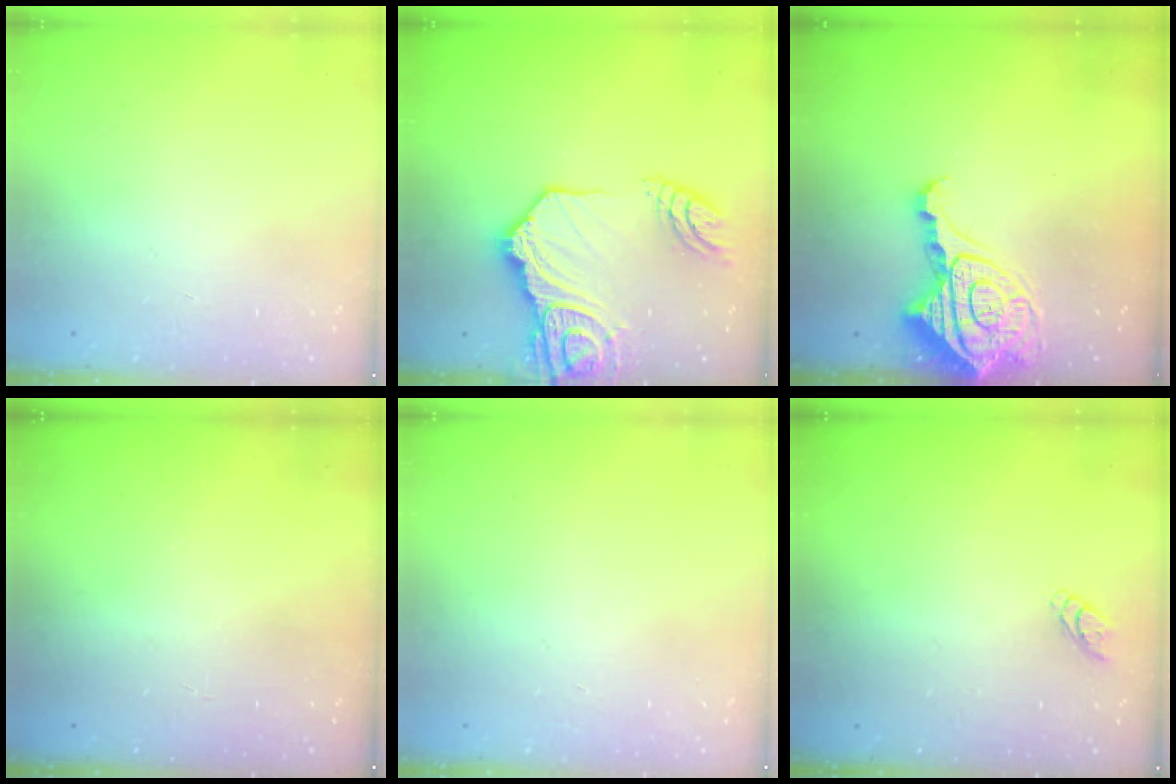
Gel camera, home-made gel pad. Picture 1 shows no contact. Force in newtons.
{"total": 22.2, "press": 22.1, "slide": 2.5}
{"total": 14.3, "press": 14.2, "slide": 1.3}
{"total": 0.0}
{"total": 0.0}
{"total": 2.8, "press": 2.8, "slide": 0.3}